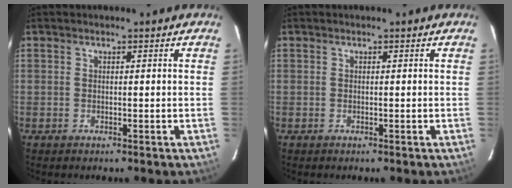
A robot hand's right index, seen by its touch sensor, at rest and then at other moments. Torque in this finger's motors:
{"motor_torque": [0.00, 0.00, 0.00, 0.00]}